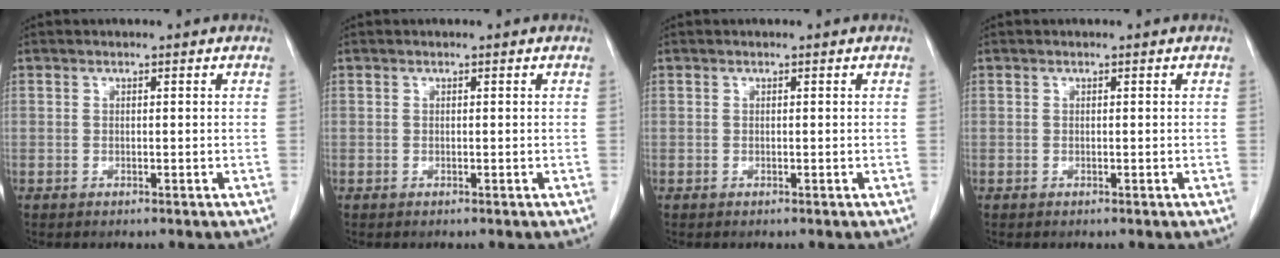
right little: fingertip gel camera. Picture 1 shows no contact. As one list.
[{"total": 0.0}, {"total": 0.0}, {"total": 0.0}]